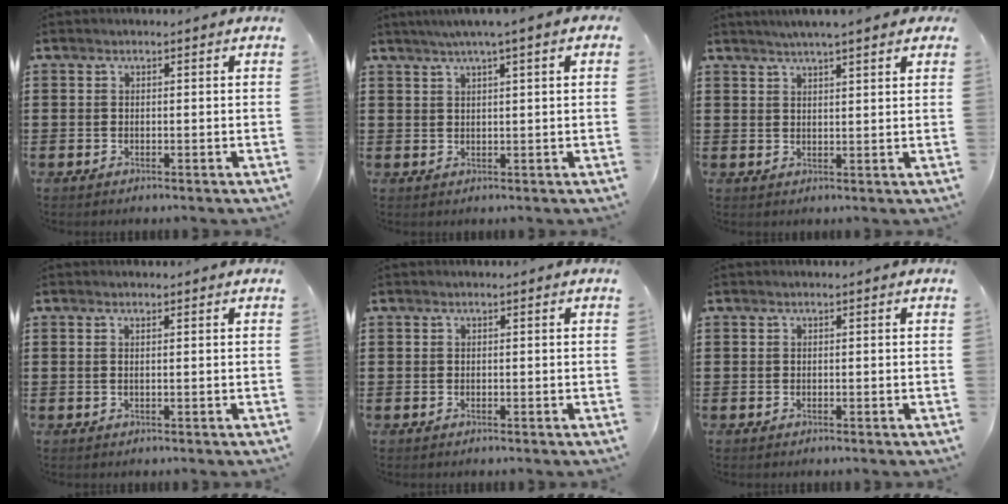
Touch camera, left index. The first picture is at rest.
{"total": 2.8, "force": [1.7, 0.3, 2.2], "torque": [-0.044, 0.007, 0.030]}
{"total": 3.1, "force": [2.8, 0.2, 1.4], "torque": [-0.034, 0.004, 0.051]}
{"total": 0.5, "force": [0.3, -0.1, 0.4], "torque": [-0.009, -0.003, 0.005]}
{"total": 0.0}
{"total": 0.0}